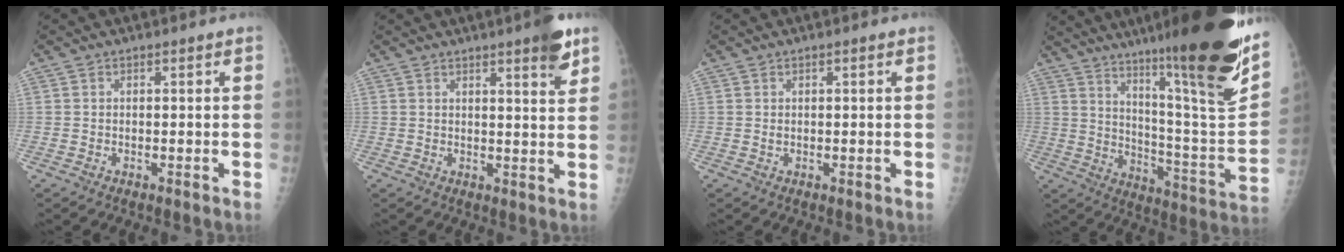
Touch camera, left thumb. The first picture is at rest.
{"total": 5.9, "force": [3.7, 0.8, 4.6], "torque": [-0.053, -0.020, 0.046]}
{"total": 0.8, "force": [0.2, 0.3, 0.7], "torque": [-0.012, 0.004, 0.008]}
{"total": 28.5, "force": [18.2, 3.0, 21.8], "torque": [-0.301, -0.091, 0.277]}